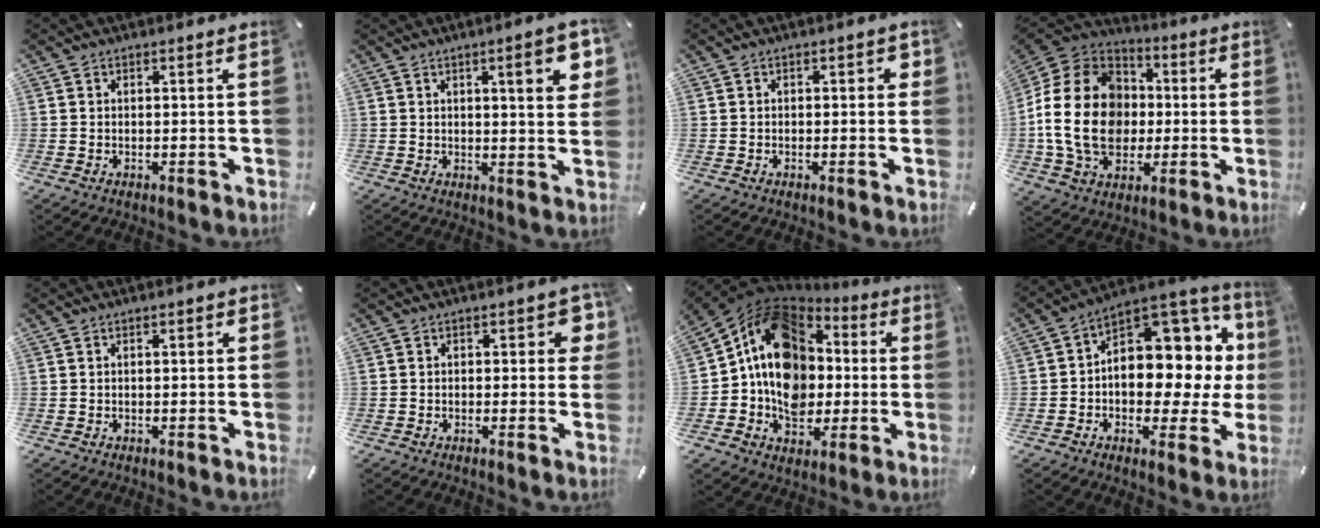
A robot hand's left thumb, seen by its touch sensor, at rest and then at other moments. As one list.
[{"total": 9.7, "force": [3.4, 2.2, 8.8], "torque": [-0.119, -0.010, 0.048]}, {"total": 1.6, "force": [-0.2, 1.1, 1.2], "torque": [-0.014, 0.004, -0.008]}, {"total": 21.7, "force": [-2.0, 17.2, 13.1], "torque": [-0.278, 0.023, -0.036]}, {"total": 1.0, "force": [-0.1, 0.4, 0.9], "torque": [-0.016, 0.001, -0.003]}, {"total": 4.4, "force": [0.7, 2.2, 3.7], "torque": [-0.041, 0.000, 0.004]}, {"total": 16.4, "force": [0.0, 13.8, 8.8], "torque": [-0.149, 0.003, 0.007]}, {"total": 11.7, "force": [3.0, 8.6, 7.3], "torque": [-0.079, -0.058, 0.053]}]